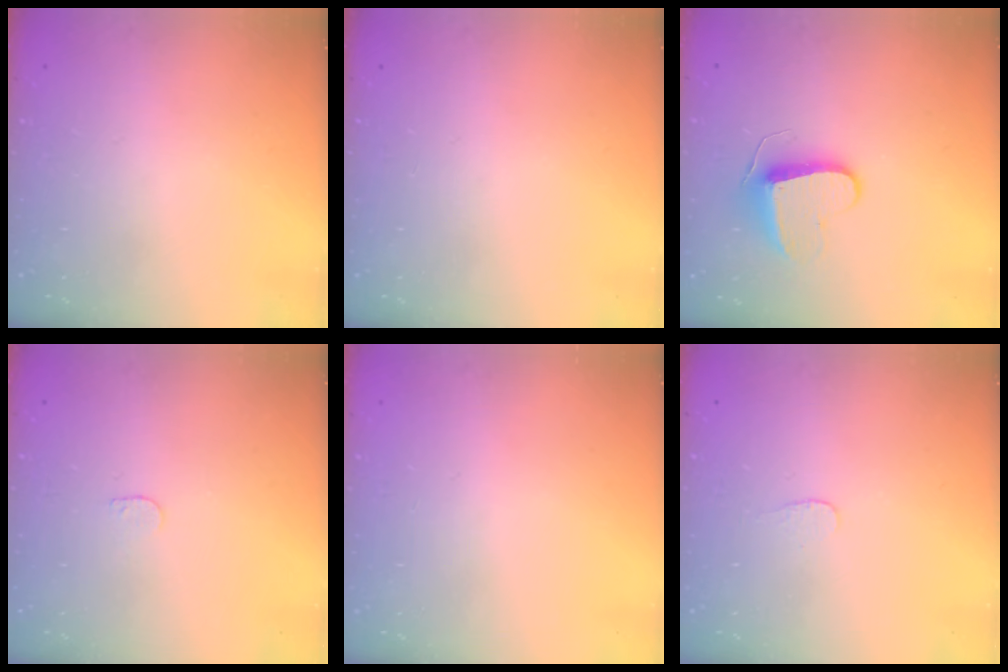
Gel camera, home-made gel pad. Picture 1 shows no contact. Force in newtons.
{"total": 0.0}
{"total": 9.0, "press": 9.0, "slide": 0.3}
{"total": 3.2, "press": 3.2, "slide": 0.3}
{"total": 0.6, "press": 0.6, "slide": 0.2}
{"total": 3.0, "press": 3.0, "slide": 0.2}